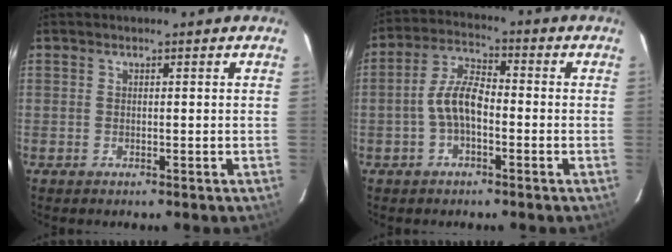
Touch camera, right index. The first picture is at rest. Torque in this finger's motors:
{"motor_torque": [0.70, -0.28, 0.45, 0.13]}